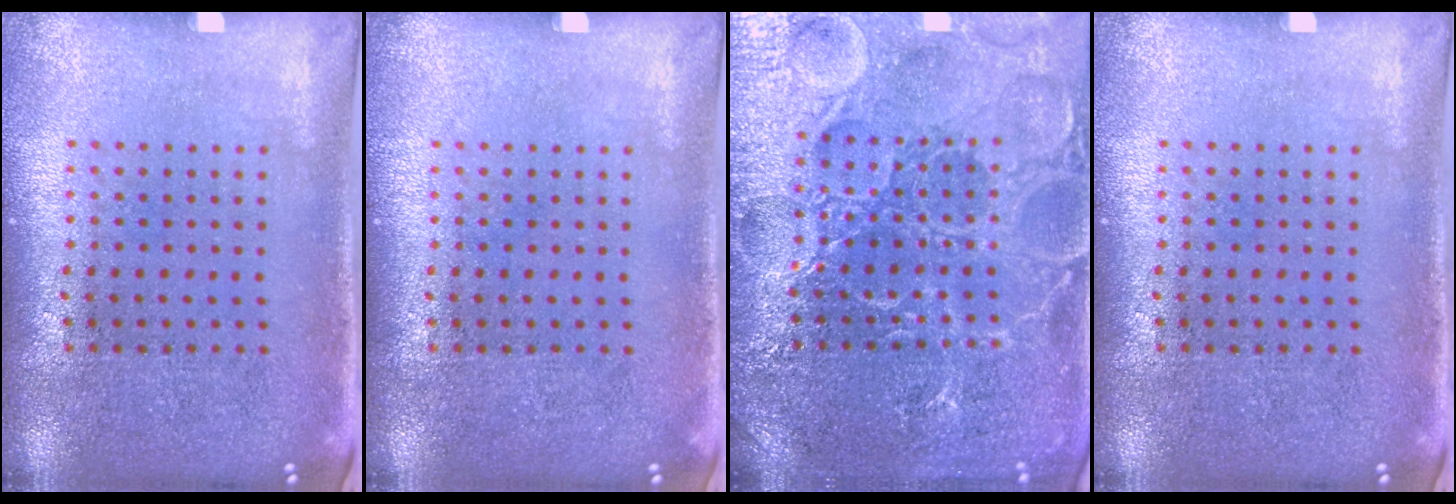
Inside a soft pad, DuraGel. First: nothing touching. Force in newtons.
{"total": 0.0}
{"total": 7.4, "press": 7.3, "slide": 1.0}
{"total": 0.0}